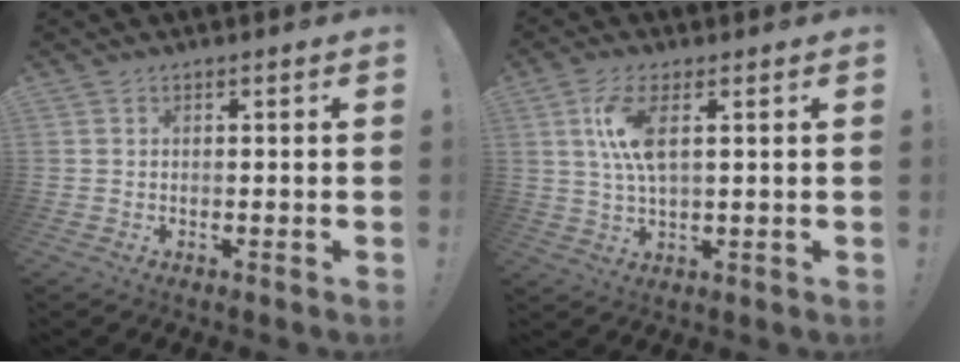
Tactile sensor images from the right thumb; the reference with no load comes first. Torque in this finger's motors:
{"motor_torque": [0.15, 0.12, 1.15, 0.19, 0.34]}